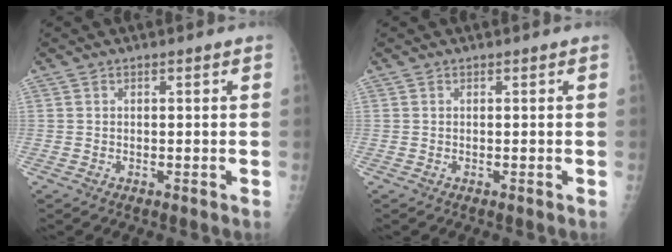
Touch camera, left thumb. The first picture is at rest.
{"total": 0.0}